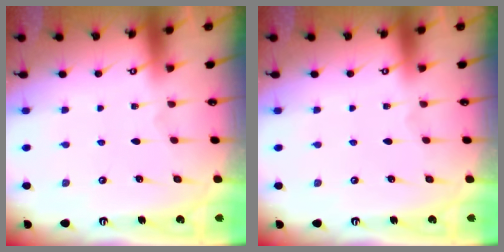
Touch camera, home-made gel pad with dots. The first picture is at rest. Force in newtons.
{"total": 0.0}